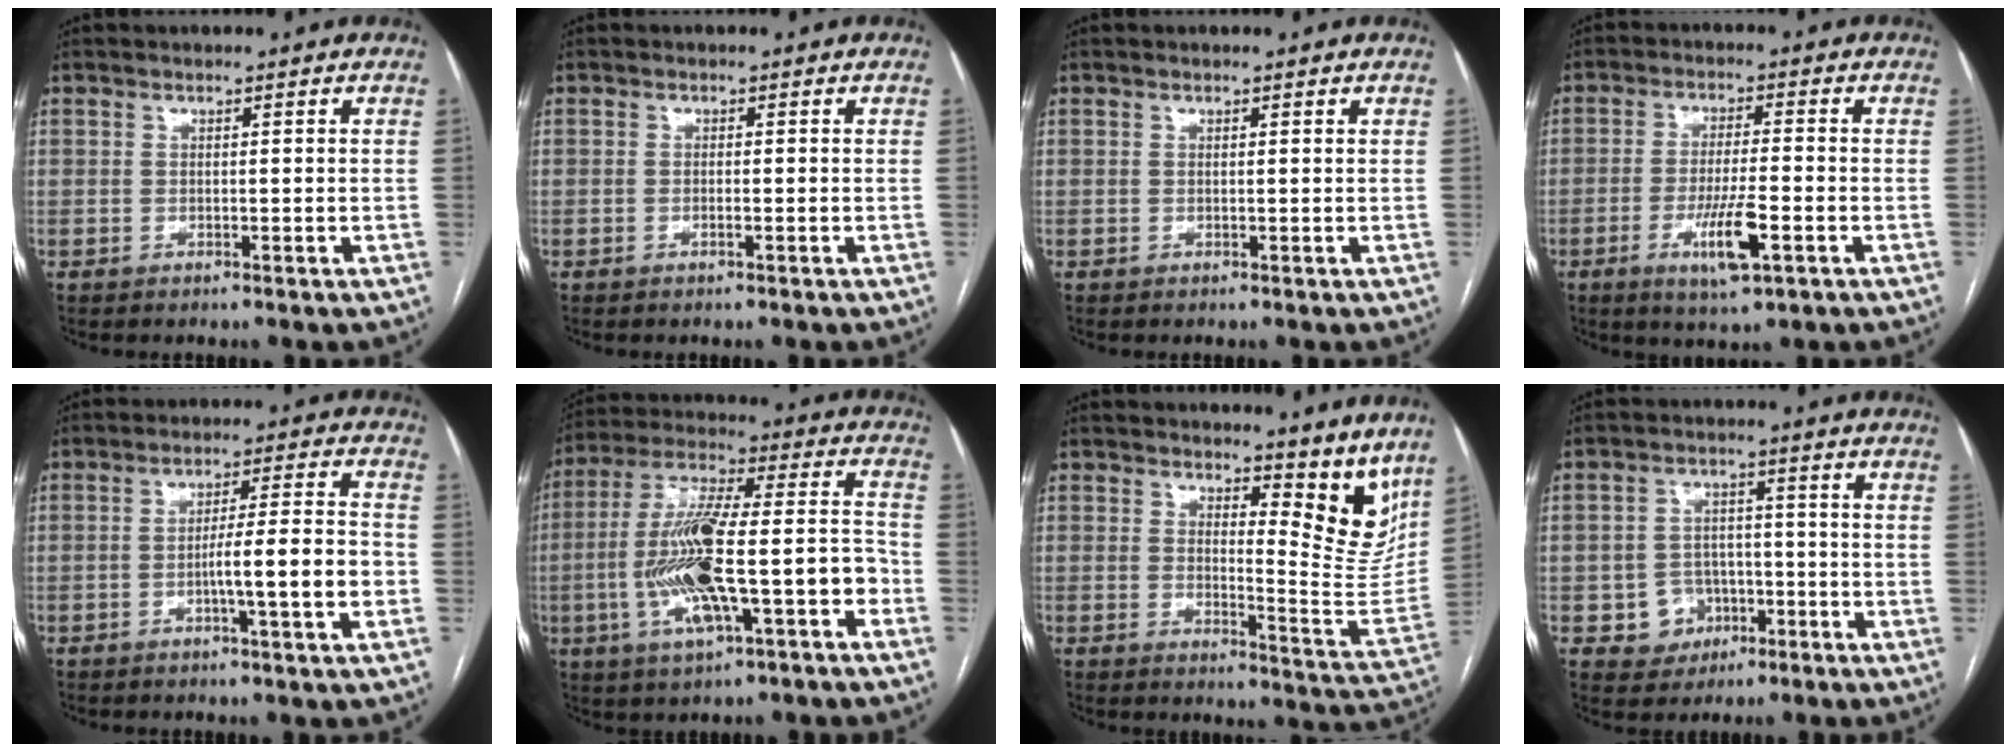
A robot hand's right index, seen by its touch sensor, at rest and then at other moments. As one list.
[{"total": 0.6, "force": [-0.3, 0.1, 0.6], "torque": [-0.012, 0.000, -0.003]}, {"total": 0.0}, {"total": 7.7, "force": [-3.1, 0.9, 7.0], "torque": [-0.131, -0.014, -0.051]}, {"total": 8.8, "force": [-2.5, 0.0, 8.4], "torque": [-0.133, 0.009, -0.040]}, {"total": 18.1, "force": [-5.7, 3.7, 16.8], "torque": [-0.317, 0.015, -0.090]}, {"total": 10.3, "force": [8.4, 2.7, 5.4], "torque": [-0.054, -0.040, 0.100]}, {"total": 6.0, "force": [-2.3, 5.4, 1.2], "torque": [-0.015, 0.014, -0.026]}]